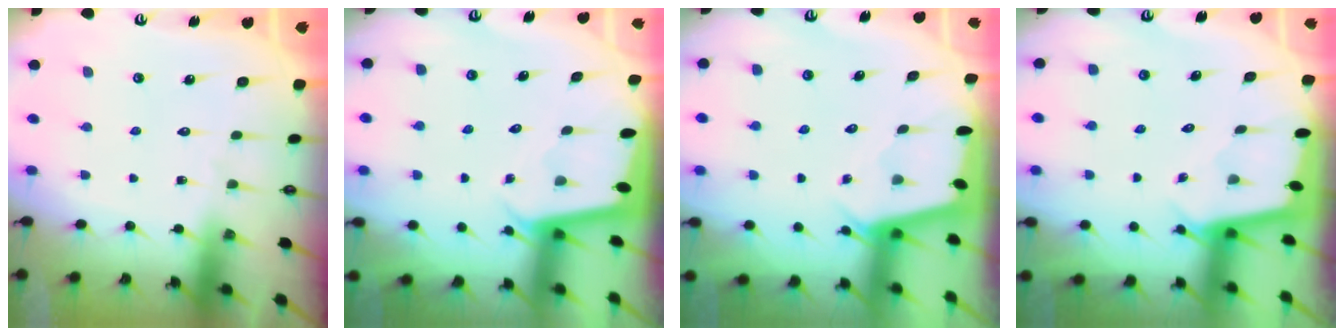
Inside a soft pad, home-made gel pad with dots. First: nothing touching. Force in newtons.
{"total": 1.8, "press": 1.8, "slide": 0.1}
{"total": 2.2, "press": 2.2, "slide": 0.3}
{"total": 2.0, "press": 2.0, "slide": 0.2}